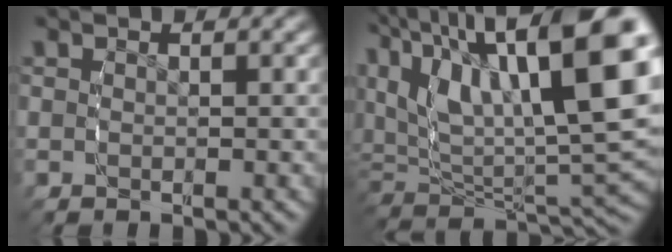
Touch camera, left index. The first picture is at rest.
{"total": 16.7, "force": [4.3, 9.4, 13.1], "torque": [-0.200, 0.004, 0.069]}